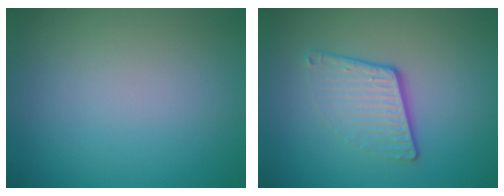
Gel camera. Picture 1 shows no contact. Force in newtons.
{"total": 4.1, "press": 2.6, "slide": 3.1}